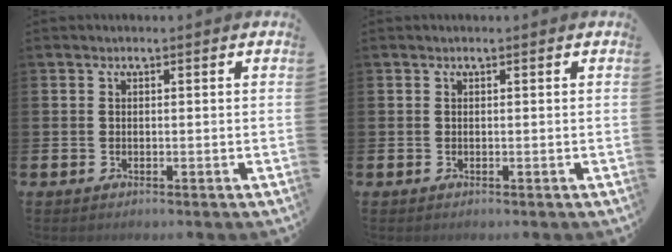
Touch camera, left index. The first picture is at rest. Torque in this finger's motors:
{"motor_torque": [0.09, 0.02, 0.05, 0.01]}